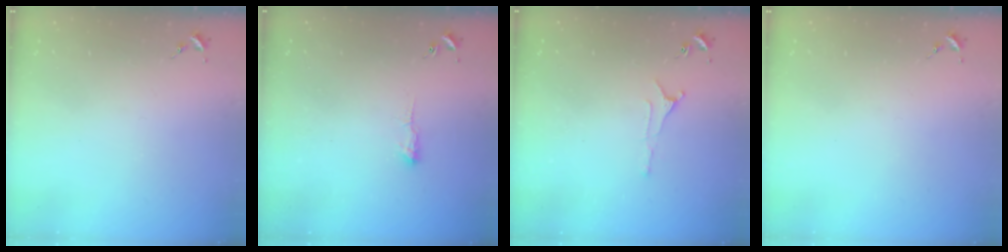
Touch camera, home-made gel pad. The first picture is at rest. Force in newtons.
{"total": 3.6, "press": 3.5, "slide": 0.8}
{"total": 4.6, "press": 4.6, "slide": 0.3}
{"total": 0.0}